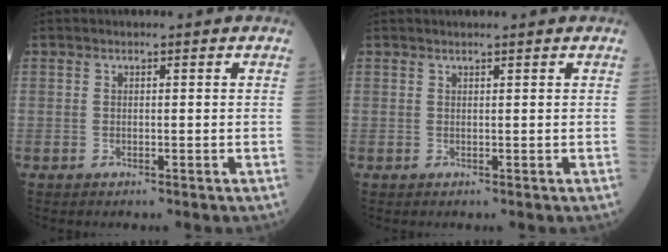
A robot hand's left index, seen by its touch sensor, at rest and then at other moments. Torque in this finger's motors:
{"motor_torque": [0.46, -0.85, -0.09, 0.02]}